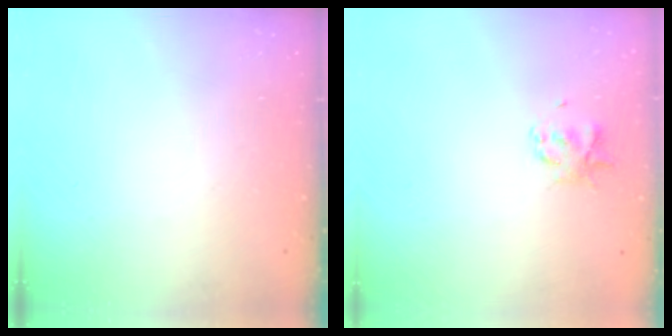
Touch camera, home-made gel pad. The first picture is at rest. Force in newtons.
{"total": 2.5, "press": 2.5, "slide": 0.4}